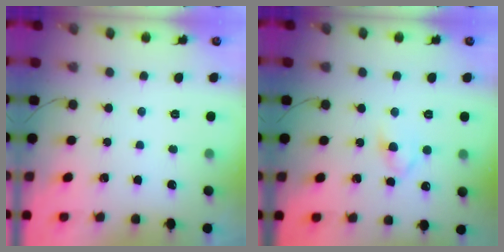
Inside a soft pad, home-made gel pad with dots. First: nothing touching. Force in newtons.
{"total": 4.2, "press": 4.0, "slide": 1.3}